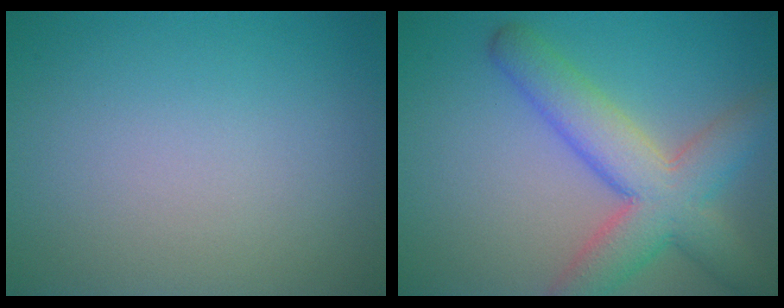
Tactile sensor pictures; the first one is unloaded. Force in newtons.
{"total": 7.5, "press": 7.5, "slide": 0.4}